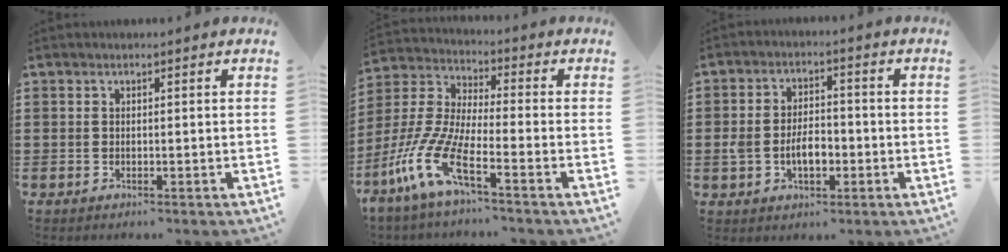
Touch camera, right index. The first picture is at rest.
{"total": 10.2, "force": [-6.5, 2.0, 7.6], "torque": [-0.203, -0.025, -0.140]}
{"total": 5.5, "force": [-1.4, 3.3, 4.2], "torque": [-0.082, 0.003, -0.031]}